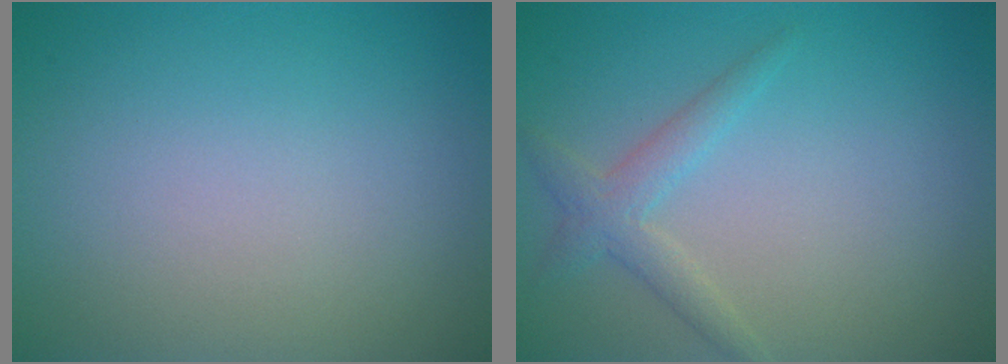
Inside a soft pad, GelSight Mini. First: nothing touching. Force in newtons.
{"total": 2.2, "press": 2.1, "slide": 0.1}